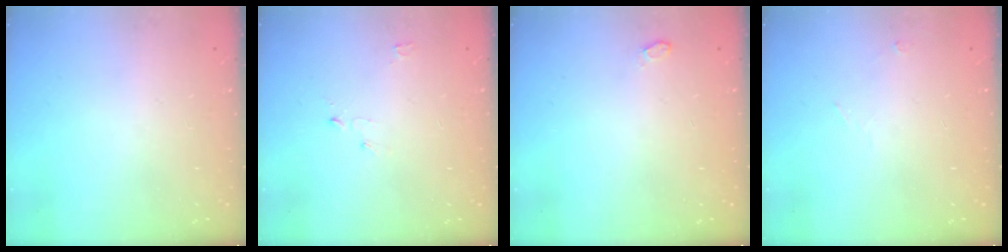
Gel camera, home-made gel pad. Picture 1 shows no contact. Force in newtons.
{"total": 2.7, "press": 2.6, "slide": 0.3}
{"total": 6.5, "press": 3.5, "slide": 5.5}
{"total": 3.8, "press": 3.1, "slide": 2.2}